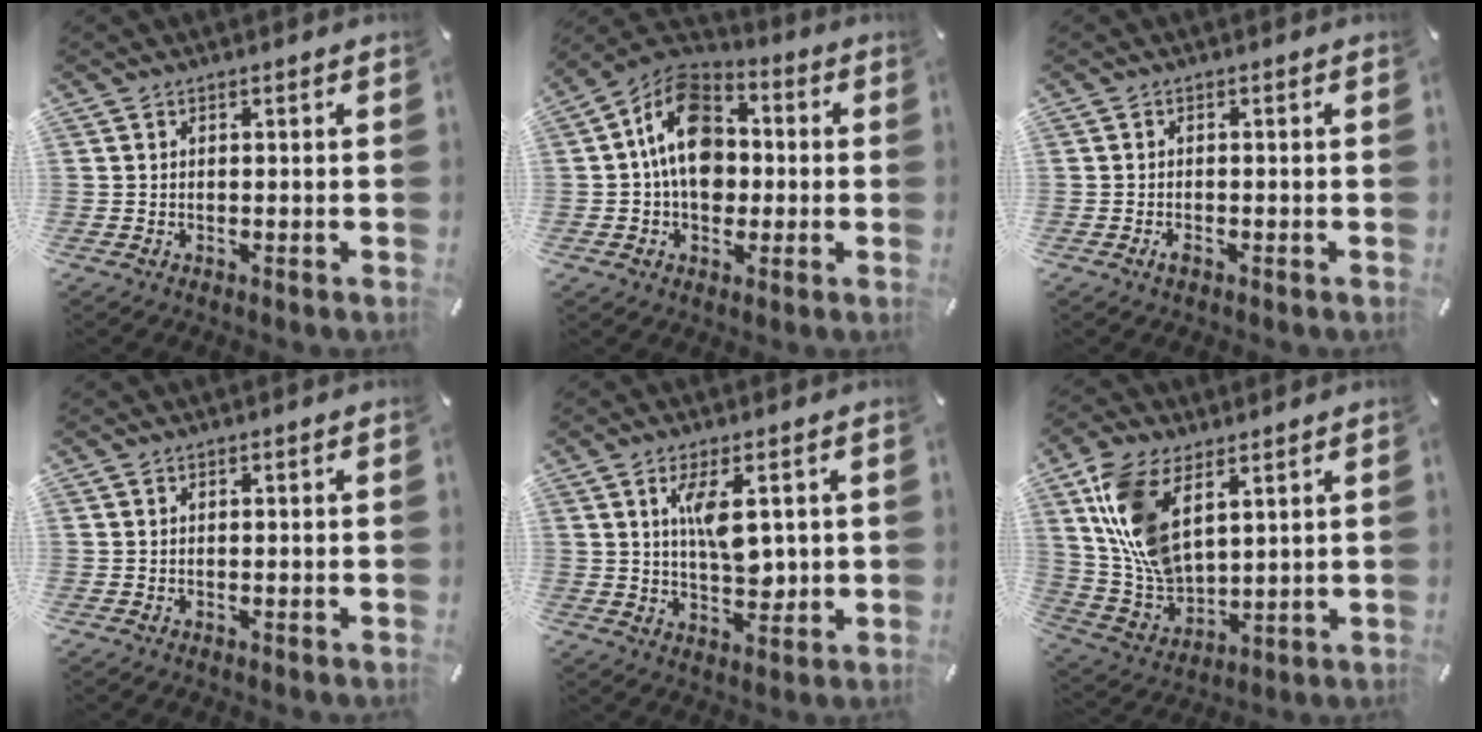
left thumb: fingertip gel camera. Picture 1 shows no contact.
{"total": 14.4, "force": [-0.5, 11.0, 9.4], "torque": [-0.166, 0.013, -0.014]}
{"total": 1.6, "force": [-0.8, 0.7, 1.1], "torque": [-0.029, 0.000, -0.018]}
{"total": 0.0}
{"total": 8.7, "force": [2.4, 4.1, 7.3], "torque": [-0.128, -0.006, 0.036]}
{"total": 13.9, "force": [6.3, 8.4, 9.1], "torque": [-0.228, -0.020, 0.116]}